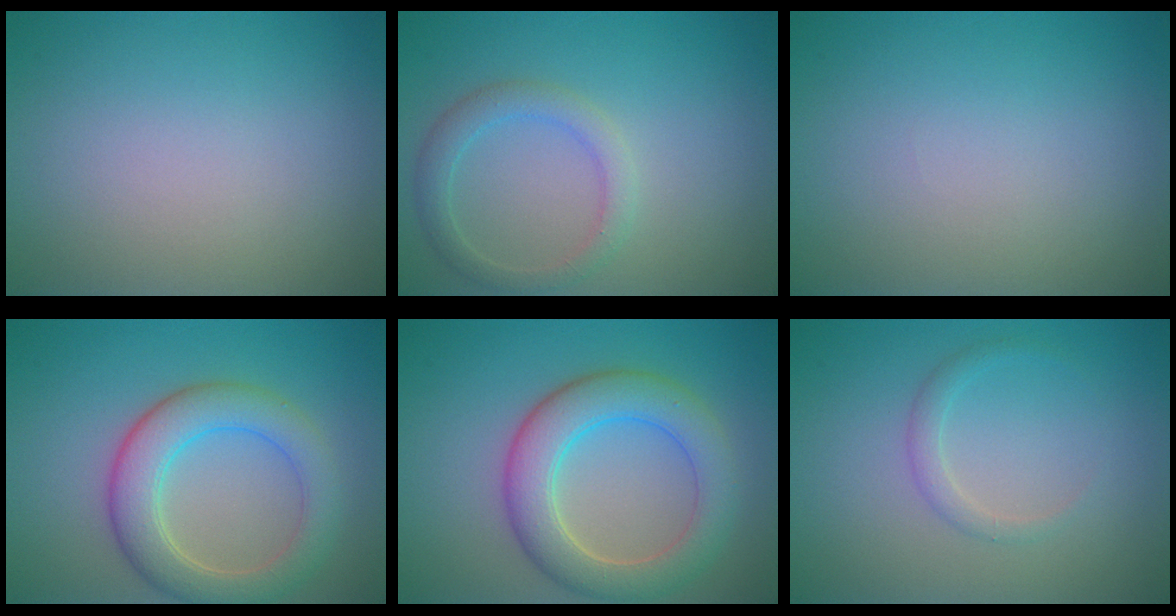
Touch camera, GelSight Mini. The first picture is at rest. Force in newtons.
{"total": 2.5, "press": 2.5, "slide": 0.2}
{"total": 0.0}
{"total": 5.7, "press": 5.7, "slide": 0.3}
{"total": 6.2, "press": 6.2, "slide": 0.3}
{"total": 1.3, "press": 1.3, "slide": 0.0}